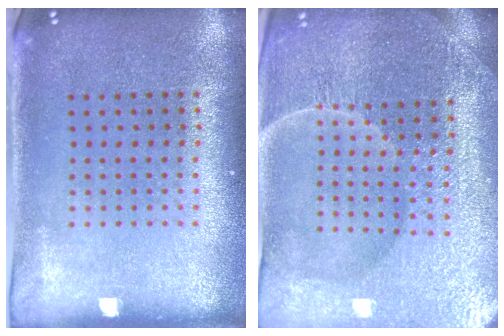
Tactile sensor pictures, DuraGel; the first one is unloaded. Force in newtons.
{"total": 5.2, "press": 4.9, "slide": 1.7}